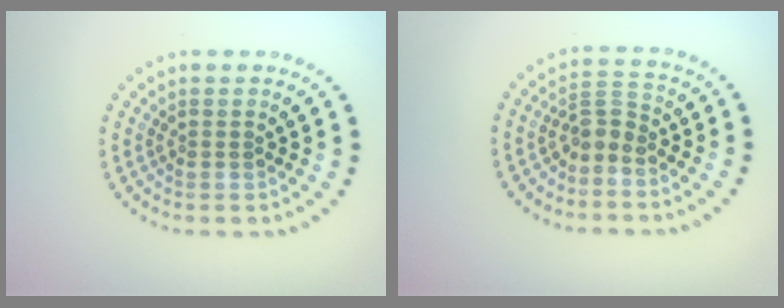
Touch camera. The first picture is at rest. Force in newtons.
{"total": 2.0, "press": 1.6, "slide": 1.1}